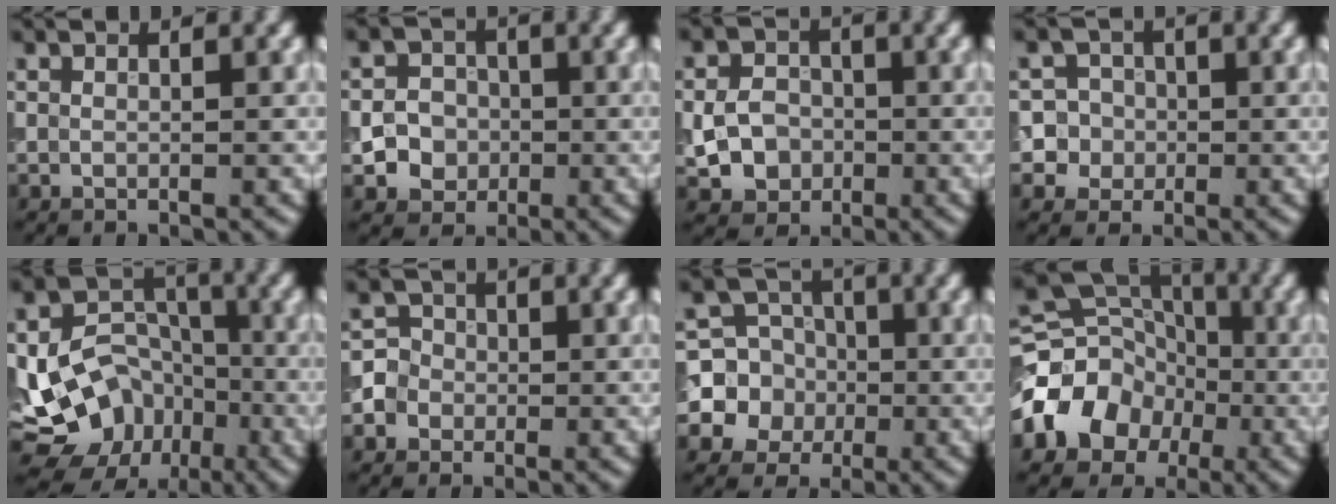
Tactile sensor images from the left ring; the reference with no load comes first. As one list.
[{"total": 4.1, "force": [-1.0, 3.8, 1.3], "torque": [0.008, 0.005, -0.032]}, {"total": 4.1, "force": [-0.8, 3.4, 2.0], "torque": [-0.034, 0.000, -0.019]}, {"total": 6.5, "force": [-0.4, 6.2, 1.6], "torque": [-0.012, 0.028, -0.029]}, {"total": 12.2, "force": [-4.9, 9.6, 5.7], "torque": [-0.071, -0.010, -0.086]}, {"total": 4.0, "force": [-1.0, 3.8, 0.9], "torque": [0.010, 0.012, -0.038]}, {"total": 7.6, "force": [-1.2, 7.3, 1.8], "torque": [-0.027, 0.016, -0.049]}, {"total": 9.1, "force": [-2.7, 7.7, 4.0], "torque": [-0.063, 0.005, -0.068]}]